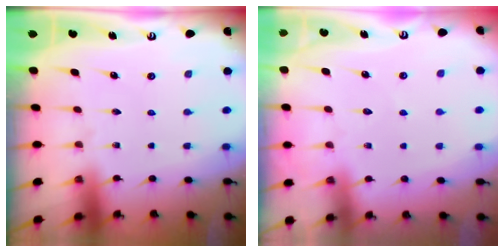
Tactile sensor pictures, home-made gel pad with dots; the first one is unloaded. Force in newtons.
{"total": 5.8, "press": 5.8, "slide": 0.7}